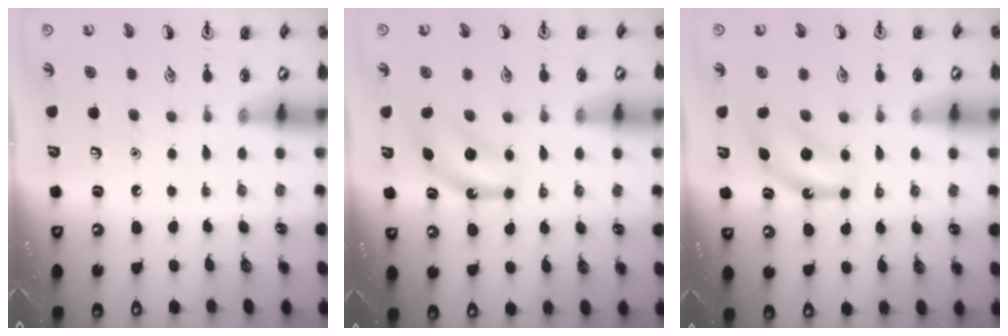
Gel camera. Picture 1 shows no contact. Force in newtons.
{"total": 6.8, "press": 6.7, "slide": 1.1}
{"total": 6.8, "press": 6.7, "slide": 1.1}